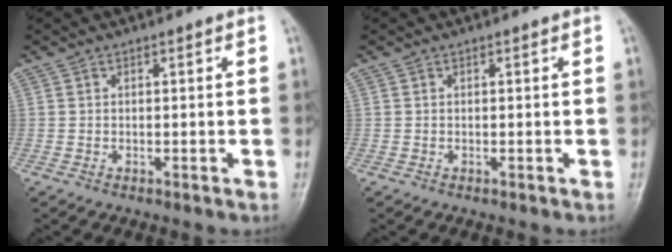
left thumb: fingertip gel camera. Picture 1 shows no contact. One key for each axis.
{"total": 0.0}